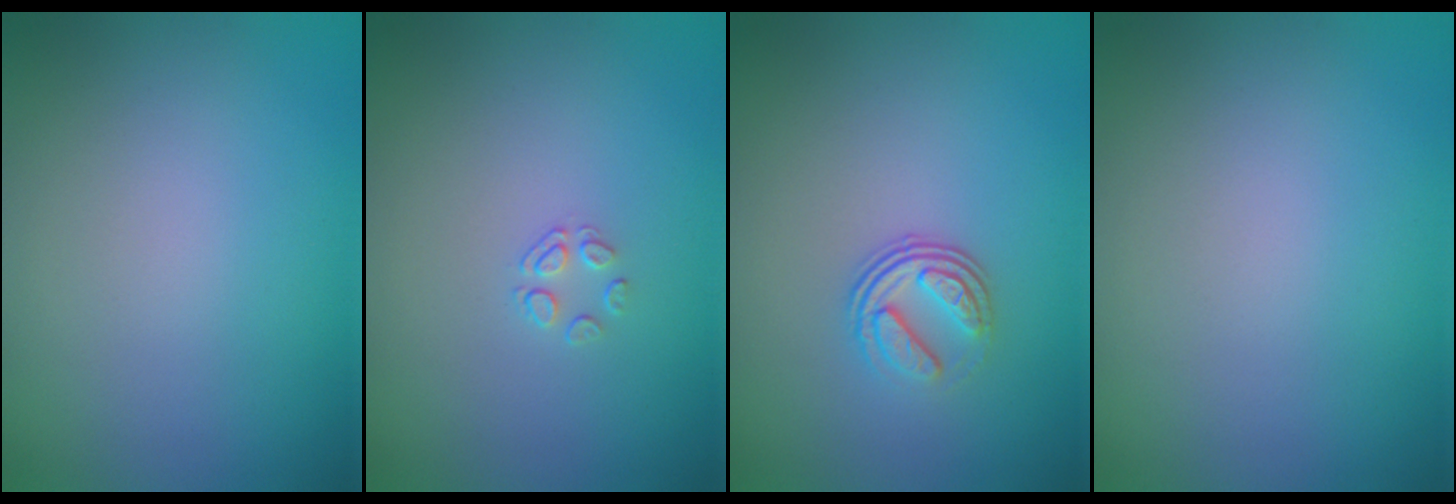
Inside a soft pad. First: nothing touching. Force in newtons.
{"total": 1.4, "press": 0.6, "slide": 1.2}
{"total": 3.3, "press": 2.3, "slide": 2.4}
{"total": 0.0}